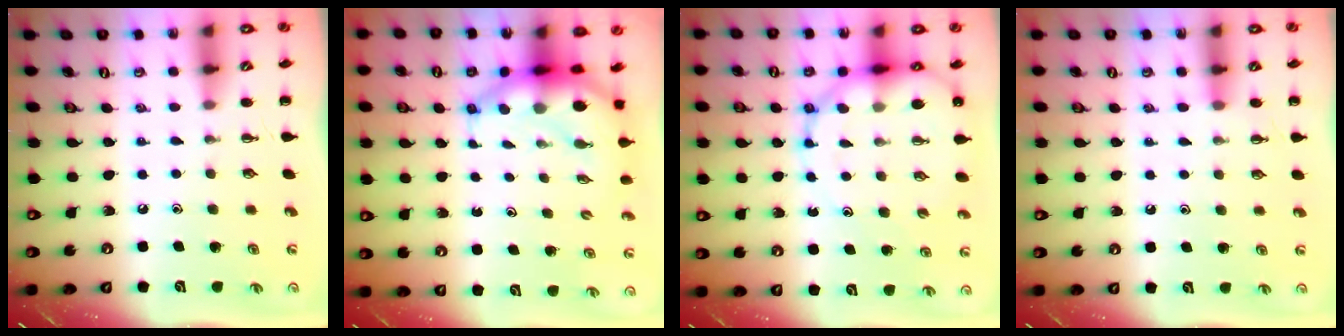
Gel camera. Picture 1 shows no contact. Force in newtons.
{"total": 6.8, "press": 6.6, "slide": 1.6}
{"total": 15.4, "press": 14.7, "slide": 4.6}
{"total": 6.3, "press": 6.0, "slide": 2.0}